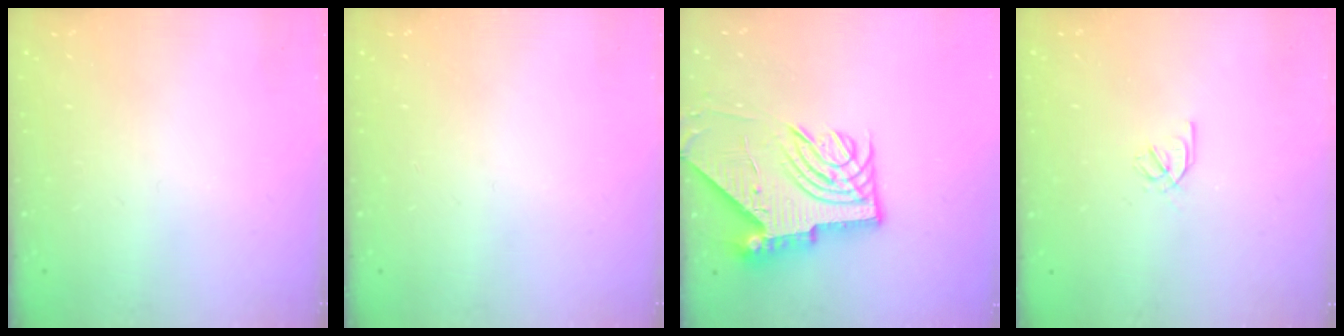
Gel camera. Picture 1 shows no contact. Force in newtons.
{"total": 0.0}
{"total": 11.4, "press": 11.3, "slide": 1.6}
{"total": 2.2, "press": 2.1, "slide": 0.6}